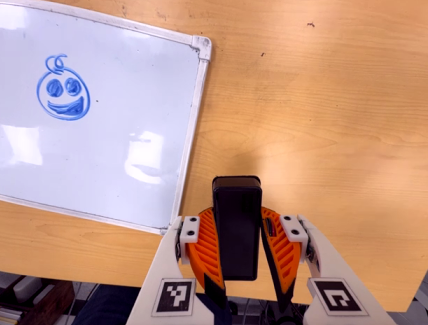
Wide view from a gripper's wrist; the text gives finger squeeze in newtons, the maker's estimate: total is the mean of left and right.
{"total": 10.8, "left": 8.6, "right": 12.9}